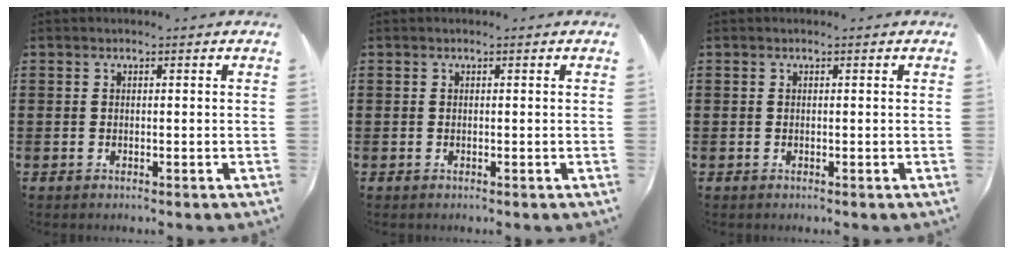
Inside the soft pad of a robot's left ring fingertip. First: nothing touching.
{"total": 0.0}
{"total": 0.0}